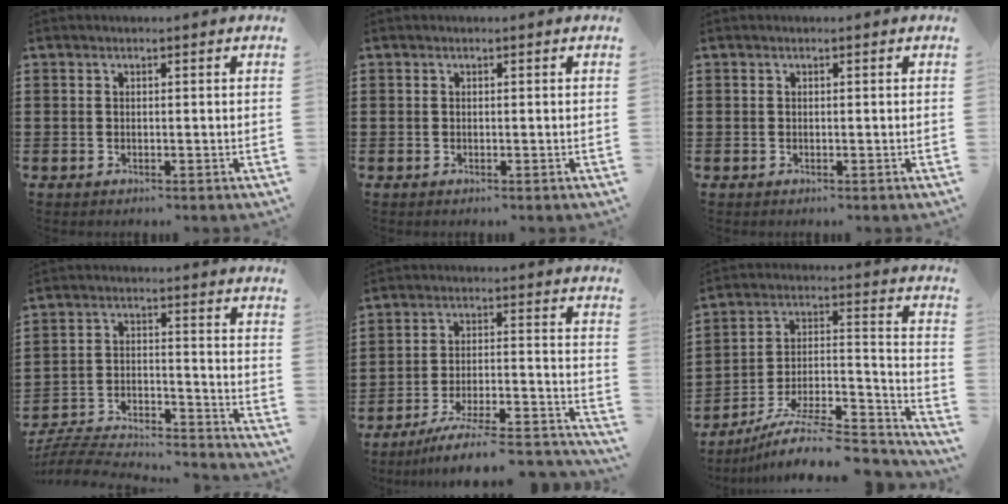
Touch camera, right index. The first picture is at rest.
{"total": 0.0}
{"total": 0.0}
{"total": 5.5, "force": [-5.4, 0.6, 1.1], "torque": [-0.028, -0.002, -0.112]}
{"total": 6.5, "force": [-5.5, 0.6, 3.5], "torque": [-0.056, -0.007, -0.106]}
{"total": 10.1, "force": [-8.5, 1.8, 5.1], "torque": [-0.074, 0.019, -0.163]}